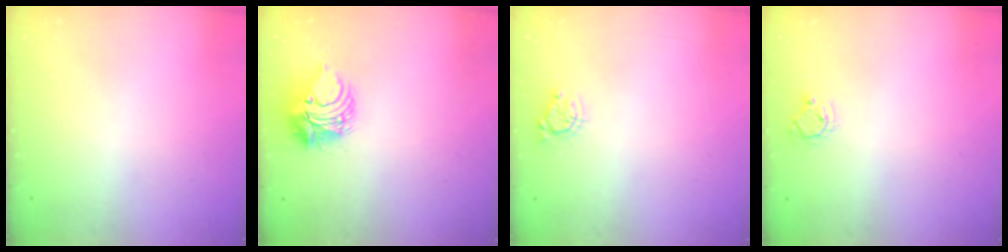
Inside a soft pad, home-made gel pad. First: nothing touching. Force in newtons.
{"total": 10.0, "press": 9.9, "slide": 0.9}
{"total": 4.0, "press": 4.0, "slide": 0.3}
{"total": 5.6, "press": 5.6, "slide": 0.2}